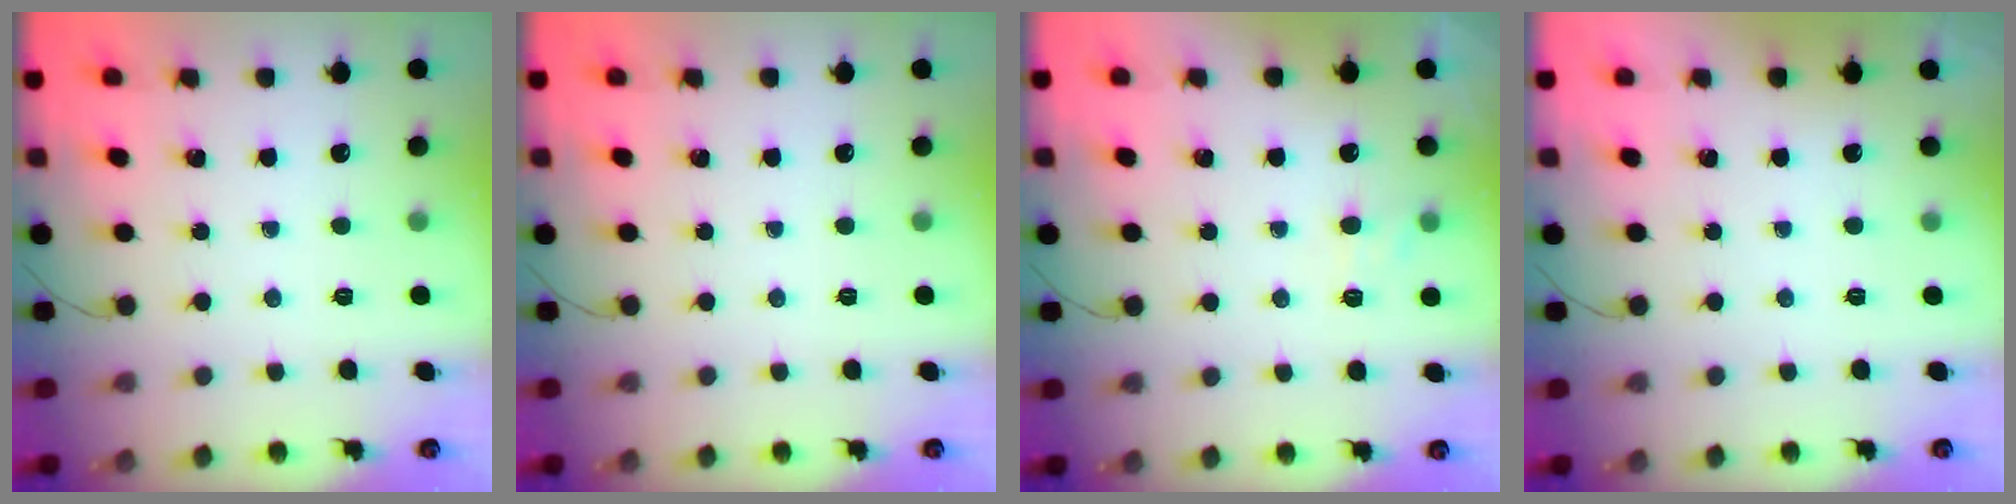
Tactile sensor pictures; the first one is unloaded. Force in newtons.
{"total": 0.0}
{"total": 7.3, "press": 7.1, "slide": 1.5}
{"total": 1.9, "press": 1.9, "slide": 0.3}